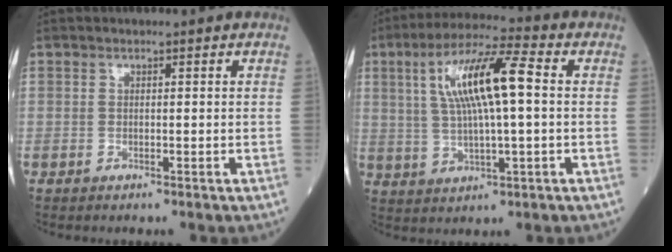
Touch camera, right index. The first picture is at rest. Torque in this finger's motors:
{"motor_torque": [1.26, 0.88, 0.37, 0.21]}